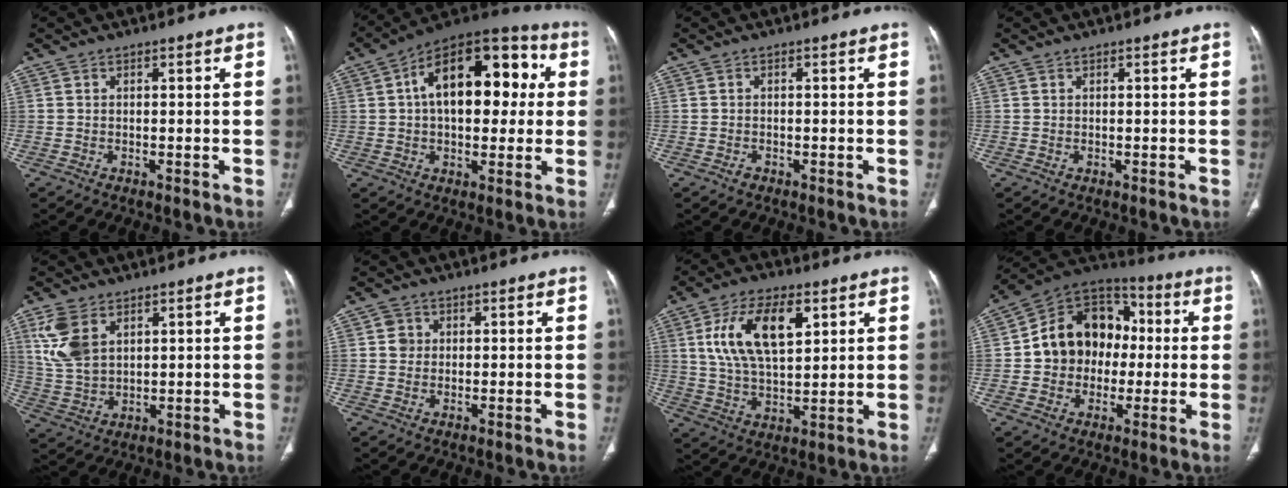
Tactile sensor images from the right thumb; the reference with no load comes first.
{"total": 21.1, "force": [3.7, 11.9, 17.1], "torque": [-0.223, 0.037, 0.046]}
{"total": 0.9, "force": [-0.6, 0.6, 0.3], "torque": [-0.006, 0.001, -0.011]}
{"total": 0.0}
{"total": 8.9, "force": [4.0, 5.3, 6.0], "torque": [-0.126, -0.010, 0.090]}
{"total": 2.2, "force": [0.4, 2.1, 0.6], "torque": [0.002, 0.001, 0.006]}
{"total": 14.8, "force": [5.1, 7.3, 11.8], "torque": [-0.209, -0.008, 0.098]}
{"total": 16.6, "force": [0.1, 13.4, 9.8], "torque": [-0.110, 0.035, -0.005]}